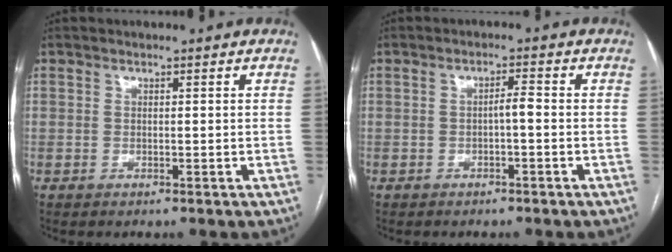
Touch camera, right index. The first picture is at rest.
{"total": 1.9, "force": [-0.5, 0.3, 1.8], "torque": [-0.028, 0.005, -0.010]}